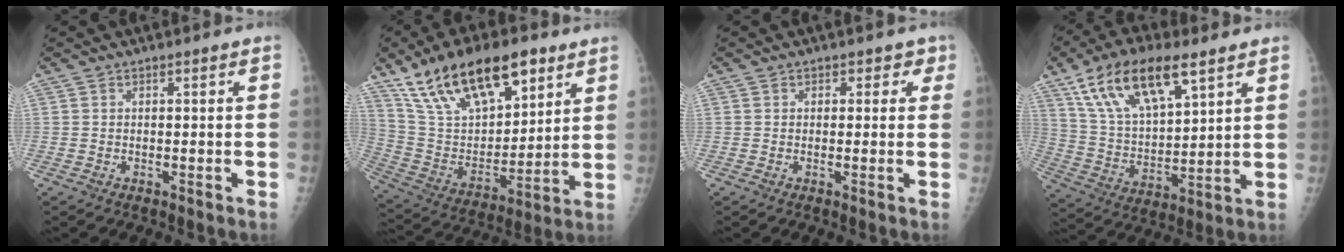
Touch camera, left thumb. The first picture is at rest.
{"total": 23.9, "force": [14.5, 11.1, 15.4], "torque": [-0.240, -0.036, 0.269]}
{"total": 2.3, "force": [0.9, 2.0, 0.7], "torque": [0.026, 0.001, 0.001]}
{"total": 18.6, "force": [10.6, 7.9, 13.1], "torque": [-0.212, -0.029, 0.203]}